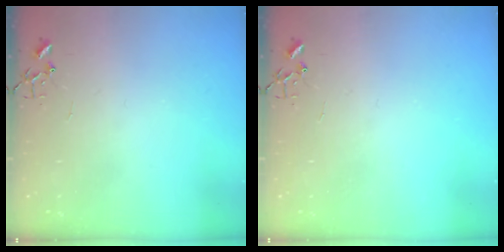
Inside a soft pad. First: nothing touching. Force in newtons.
{"total": 0.0}